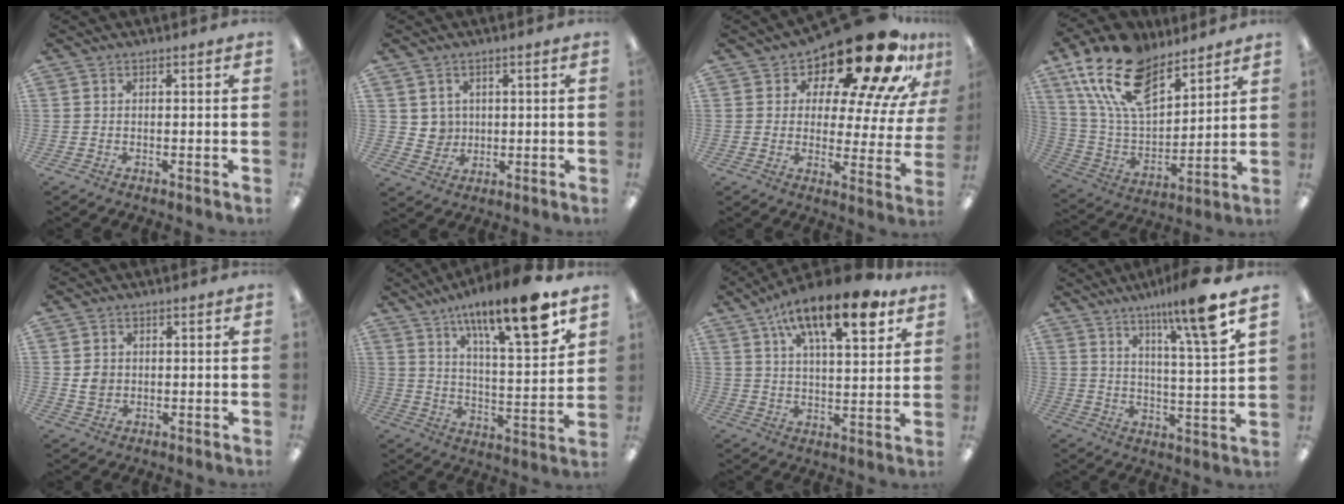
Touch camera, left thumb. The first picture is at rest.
{"total": 4.6, "force": [1.9, 4.2, 0.0], "torque": [-0.002, 0.000, 0.034]}
{"total": 22.2, "force": [16.3, 7.0, 13.4], "torque": [-0.199, -0.119, 0.266]}
{"total": 20.7, "force": [13.4, 10.8, 11.5], "torque": [-0.231, -0.067, 0.247]}
{"total": 3.6, "force": [0.3, 3.3, 1.3], "torque": [-0.013, 0.000, 0.001]}
{"total": 18.4, "force": [12.4, 4.5, 12.8], "torque": [-0.199, -0.075, 0.196]}
{"total": 18.1, "force": [10.5, 6.7, 13.1], "torque": [-0.202, -0.046, 0.167]}
{"total": 13.2, "force": [9.1, 0.7, 9.5], "torque": [-0.149, -0.052, 0.139]}